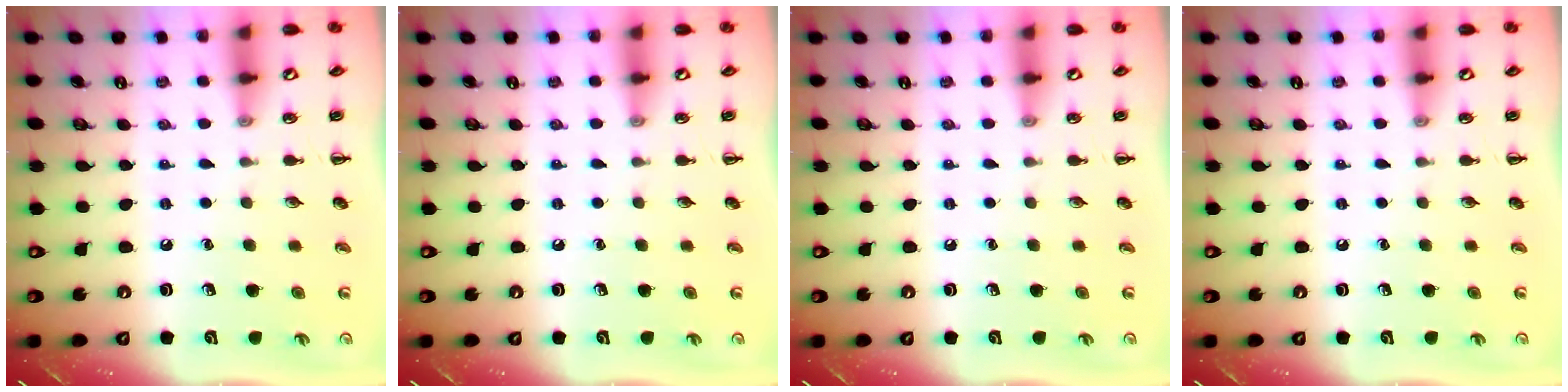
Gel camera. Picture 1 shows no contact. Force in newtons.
{"total": 0.0}
{"total": 0.0}
{"total": 0.0}